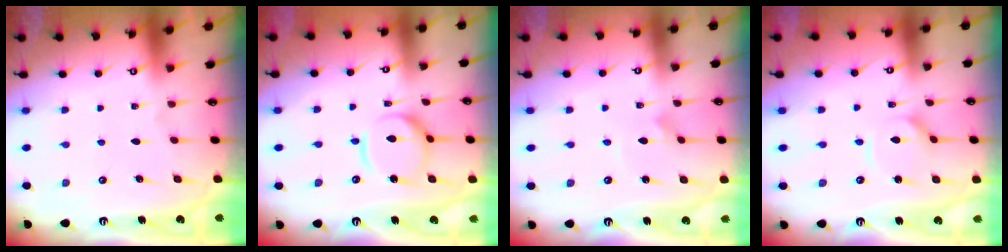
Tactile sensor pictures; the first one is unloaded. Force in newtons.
{"total": 10.7, "press": 10.6, "slide": 1.1}
{"total": 2.2, "press": 2.2, "slide": 0.1}
{"total": 2.8, "press": 2.8, "slide": 0.3}